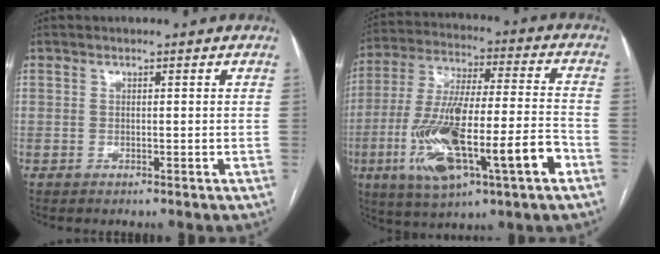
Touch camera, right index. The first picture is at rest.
{"total": 20.8, "force": [-7.6, 3.6, 19.1], "torque": [-0.360, -0.012, -0.124]}